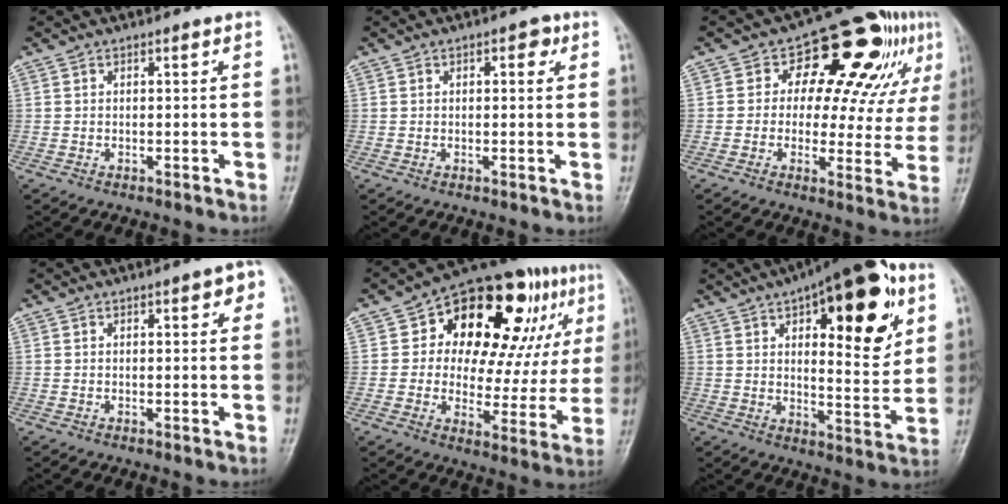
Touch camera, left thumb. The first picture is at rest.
{"total": 2.5, "force": [0.9, 1.3, 1.8], "torque": [-0.011, 0.002, 0.007]}
{"total": 18.1, "force": [7.4, 10.2, 12.9], "torque": [-0.099, -0.001, 0.093]}
{"total": 3.4, "force": [1.4, 1.3, 2.7], "torque": [-0.020, 0.001, 0.011]}
{"total": 24.9, "force": [9.5, 12.8, 19.2], "torque": [-0.216, 0.011, 0.138]}
{"total": 22.8, "force": [9.7, 9.3, 18.4], "torque": [-0.211, -0.027, 0.136]}